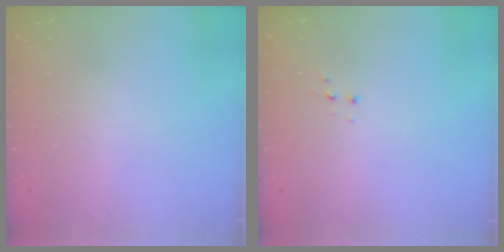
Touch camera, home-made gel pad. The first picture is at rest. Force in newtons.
{"total": 3.9, "press": 3.9, "slide": 0.5}